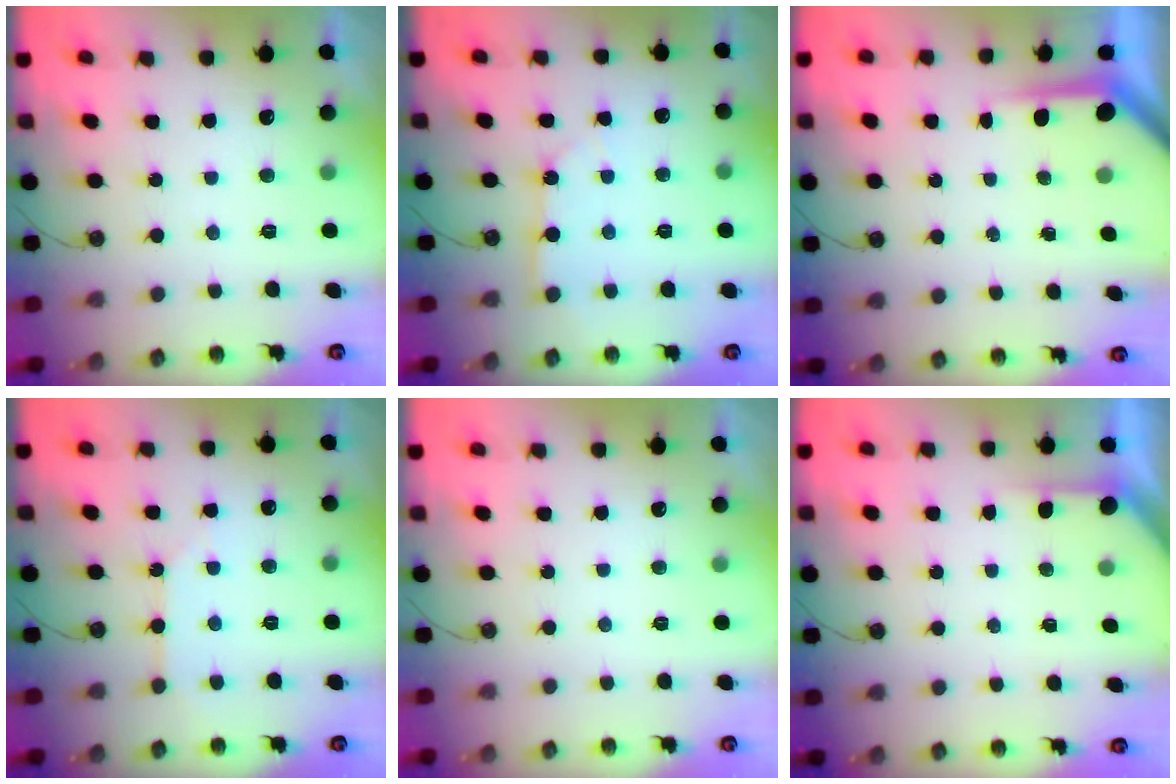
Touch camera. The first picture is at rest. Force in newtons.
{"total": 2.6, "press": 2.6, "slide": 0.4}
{"total": 4.4, "press": 4.4, "slide": 0.3}
{"total": 3.0, "press": 3.0, "slide": 0.4}
{"total": 0.0}
{"total": 2.3, "press": 2.3, "slide": 0.3}